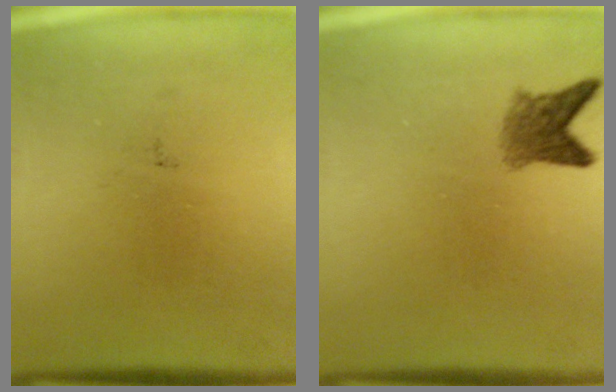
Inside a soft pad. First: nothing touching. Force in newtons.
{"total": 3.3}